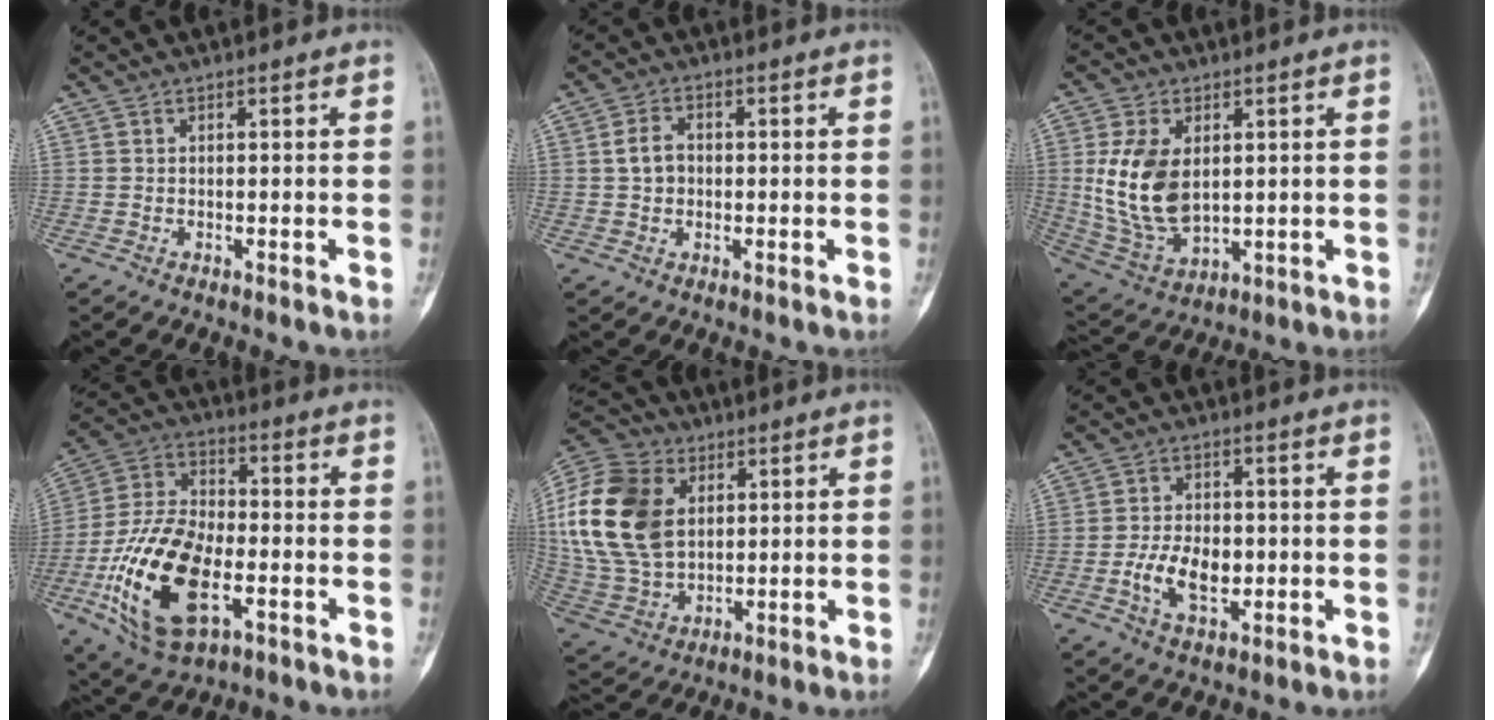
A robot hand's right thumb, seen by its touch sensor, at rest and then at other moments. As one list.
[{"total": 4.1, "force": [0.2, 3.1, 2.7], "torque": [-0.043, 0.010, 0.000]}, {"total": 14.2, "force": [1.8, 8.9, 11.0], "torque": [-0.204, -0.014, 0.052]}, {"total": 20.8, "force": [-6.0, 11.0, 16.7], "torque": [-0.315, 0.017, -0.103]}, {"total": 22.0, "force": [4.8, 15.3, 15.0], "torque": [-0.307, -0.007, 0.093]}, {"total": 10.1, "force": [-2.0, 6.5, 7.5], "torque": [-0.116, 0.009, -0.031]}]